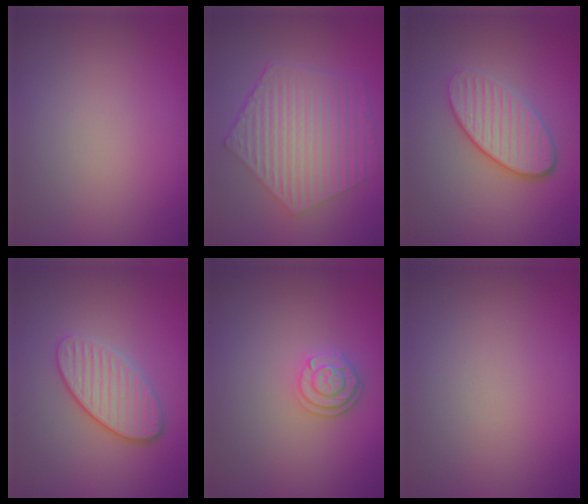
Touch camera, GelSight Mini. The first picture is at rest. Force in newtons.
{"total": 6.5, "press": 4.9, "slide": 4.3}
{"total": 4.1, "press": 3.3, "slide": 2.4}
{"total": 3.8, "press": 3.4, "slide": 1.7}
{"total": 2.6, "press": 2.2, "slide": 1.4}
{"total": 0.0}